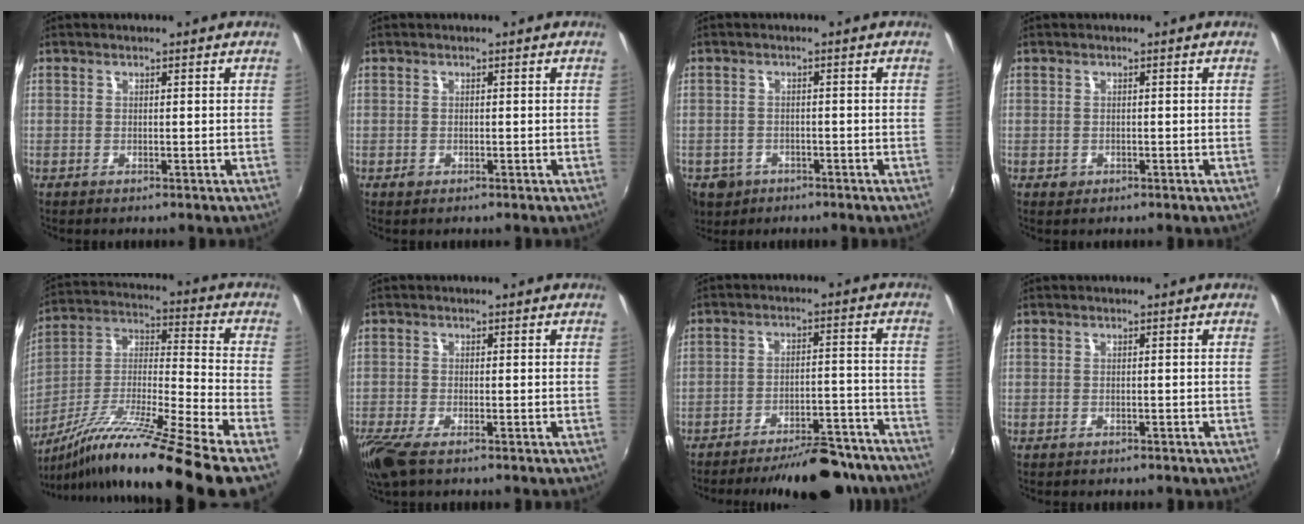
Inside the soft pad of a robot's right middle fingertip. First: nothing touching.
{"total": 0.8, "force": [-0.5, 0.6, 0.2], "torque": [-0.003, -0.003, -0.007]}
{"total": 6.9, "force": [-3.4, 5.5, 2.4], "torque": [-0.069, -0.011, -0.049]}
{"total": 1.1, "force": [-0.5, 1.0, 0.2], "torque": [-0.004, -0.004, -0.005]}
{"total": 19.8, "force": [-14.2, -1.5, 13.7], "torque": [-0.226, -0.031, -0.252]}
{"total": 5.5, "force": [-3.8, 1.4, 3.7], "torque": [-0.089, -0.024, -0.076]}
{"total": 18.3, "force": [-16.3, 4.9, 6.9], "torque": [-0.107, 0.021, -0.197]}
{"total": 1.0, "force": [-0.8, 0.5, 0.2], "torque": [-0.008, -0.003, -0.012]}